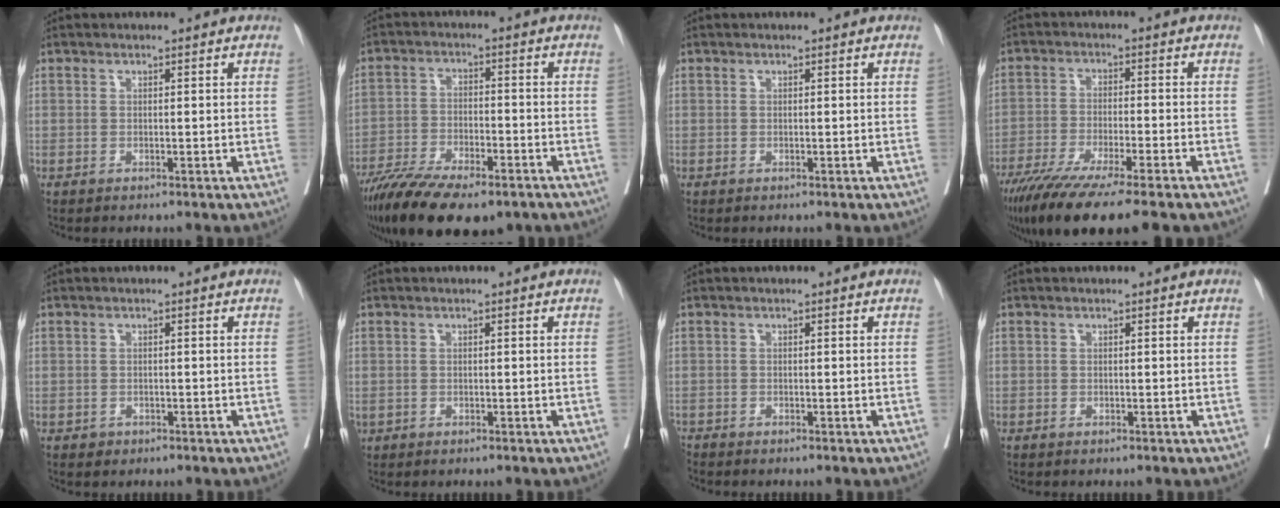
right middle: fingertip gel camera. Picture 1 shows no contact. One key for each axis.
{"total": 16.7, "fx": -12.5, "fy": 4.7, "fz": 10.0, "tx": -0.181, "ty": -0.024, "tz": -0.205}
{"total": 0.0}
{"total": 14.7, "fx": -11.2, "fy": 0.6, "fz": 9.6, "tx": -0.161, "ty": -0.045, "tz": -0.182}
{"total": 0.6, "fx": -0.3, "fy": 0.5, "fz": 0.1, "tx": -0.001, "ty": 0.002, "tz": -0.003}
{"total": 0.0}
{"total": 0.8, "fx": -0.8, "fy": 0.0, "fz": 0.0, "tx": -0.005, "ty": -0.004, "tz": -0.018}
{"total": 0.7, "fx": -0.1, "fy": 0.7, "fz": -0.1, "tx": 0.005, "ty": 0.006, "tz": -0.007}